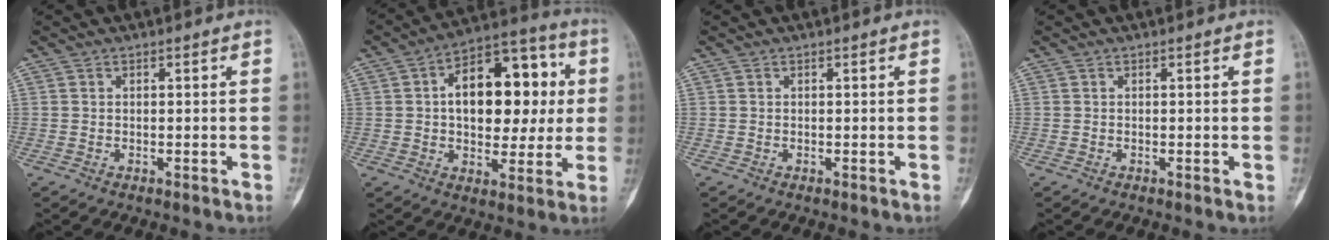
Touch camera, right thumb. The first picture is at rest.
{"total": 19.7, "force": [2.8, 11.6, 15.6], "torque": [-0.185, 0.025, 0.038]}
{"total": 0.0}
{"total": 0.0}